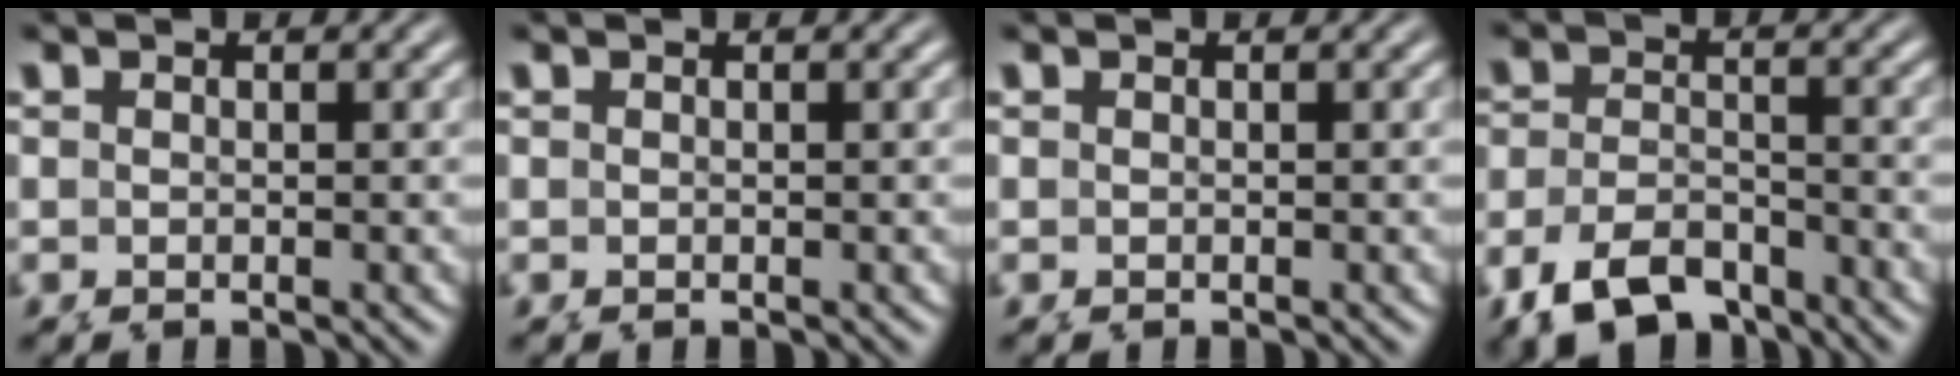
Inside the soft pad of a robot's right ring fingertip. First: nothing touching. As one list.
[{"total": 0.0}, {"total": 0.0}, {"total": 7.1, "force": [-5.1, 4.4, 2.3], "torque": [-0.054, -0.024, -0.077]}]